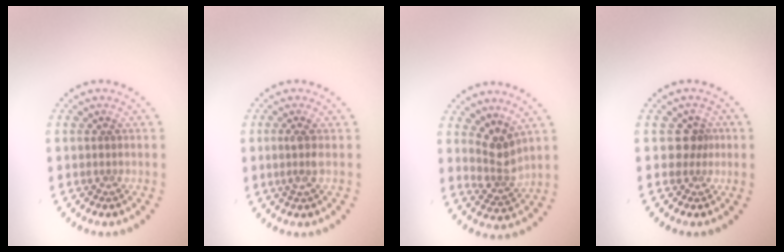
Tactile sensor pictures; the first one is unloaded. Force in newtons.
{"total": 1.4, "press": 1.1, "slide": 0.9}
{"total": 2.7, "press": 2.1, "slide": 1.8}
{"total": 1.6, "press": 1.2, "slide": 1.1}